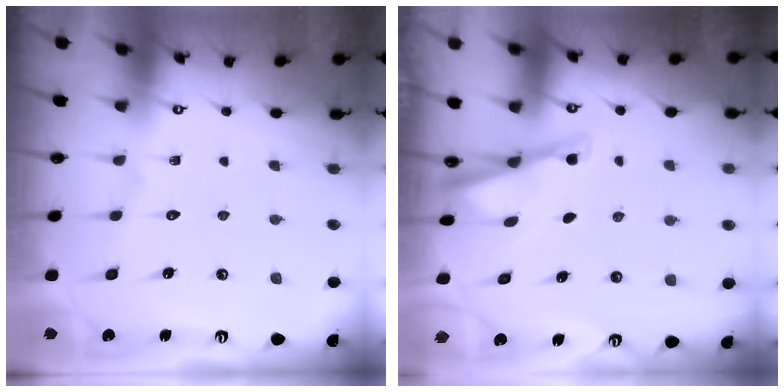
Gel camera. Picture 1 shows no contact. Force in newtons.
{"total": 3.3, "press": 3.3, "slide": 0.2}